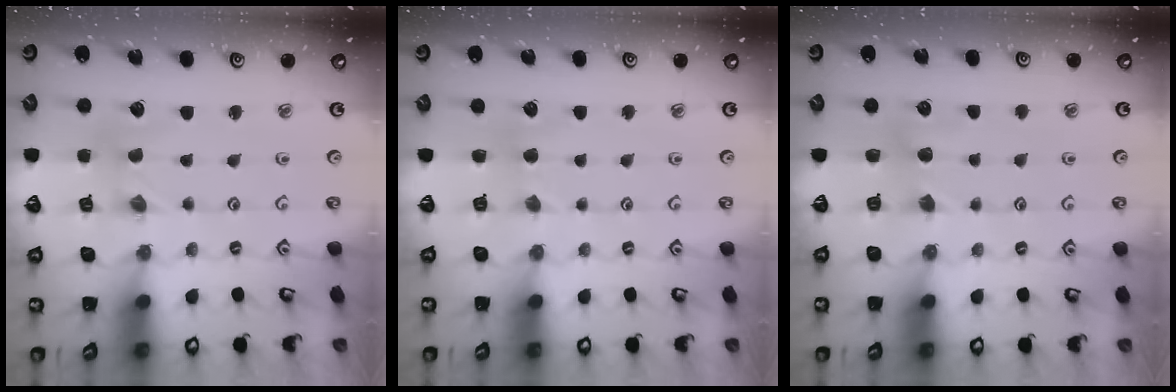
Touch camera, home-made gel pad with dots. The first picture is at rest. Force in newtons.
{"total": 3.3, "press": 3.3, "slide": 0.4}
{"total": 3.9, "press": 3.9, "slide": 0.5}